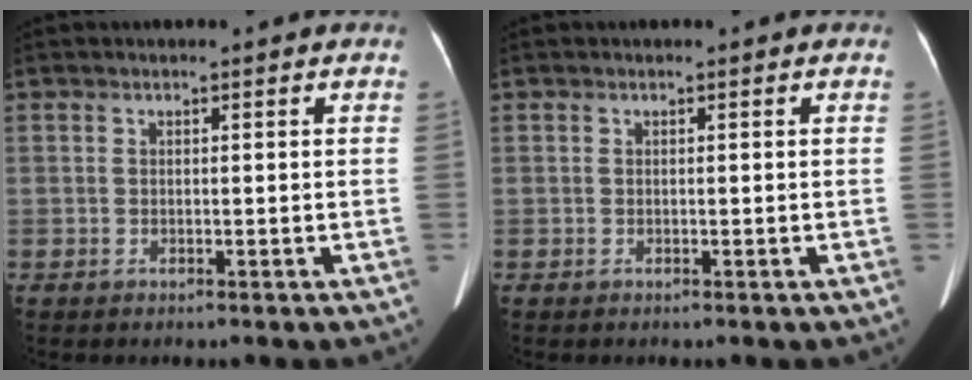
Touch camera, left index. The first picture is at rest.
{"total": 0.0}